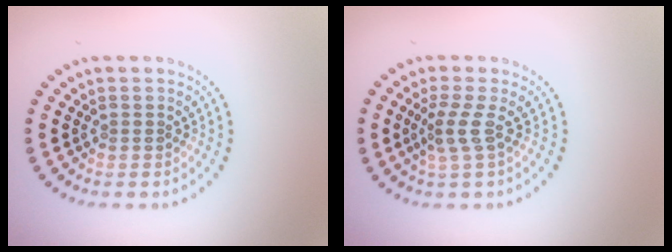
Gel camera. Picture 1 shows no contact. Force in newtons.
{"total": 2.0, "press": 1.3, "slide": 1.5}